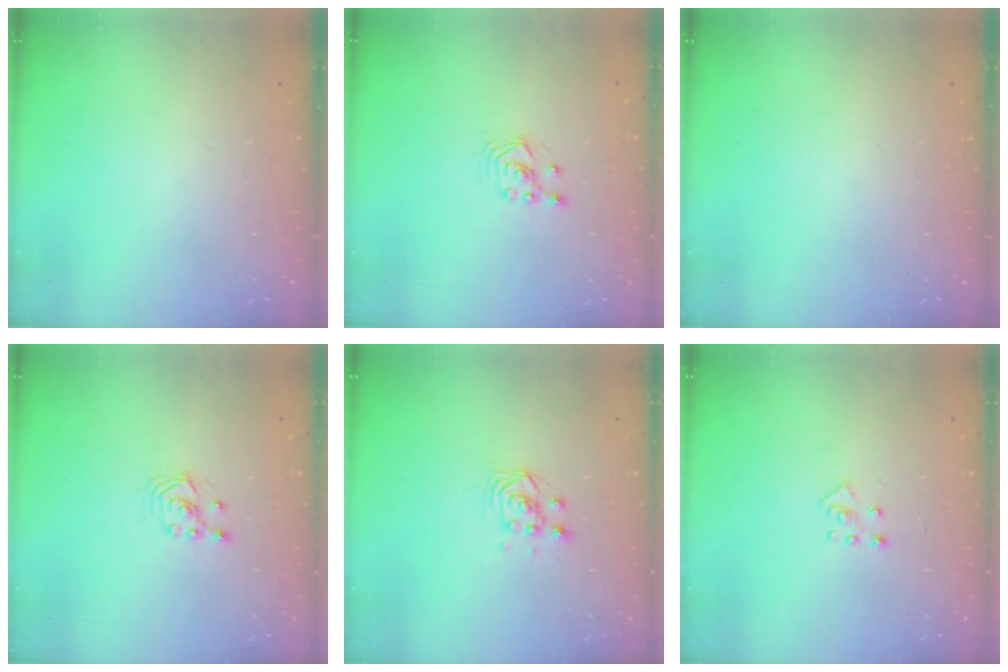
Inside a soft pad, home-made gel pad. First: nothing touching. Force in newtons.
{"total": 1.7, "press": 1.7, "slide": 0.2}
{"total": 0.0}
{"total": 1.7, "press": 1.7, "slide": 0.2}
{"total": 3.0, "press": 3.0, "slide": 0.1}
{"total": 3.9, "press": 3.8, "slide": 0.3}